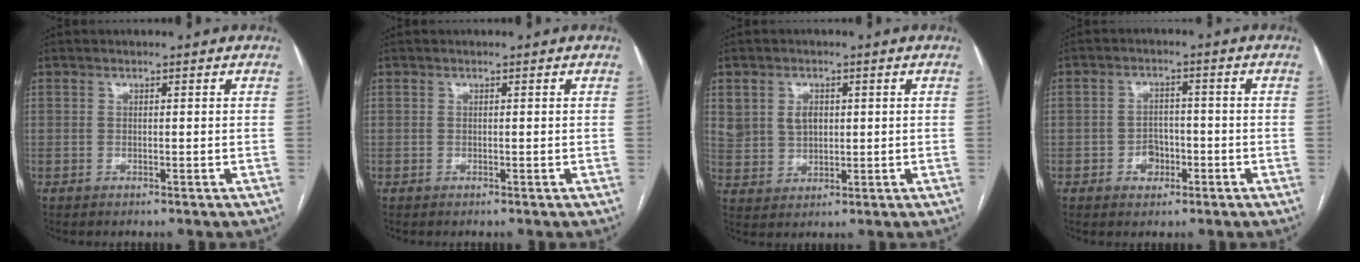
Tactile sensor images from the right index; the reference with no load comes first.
{"total": 0.0}
{"total": 7.0, "force": [2.3, 5.8, 3.3], "torque": [-0.080, 0.015, 0.058]}
{"total": 3.6, "force": [-1.3, 2.9, 1.8], "torque": [-0.026, 0.010, -0.016]}